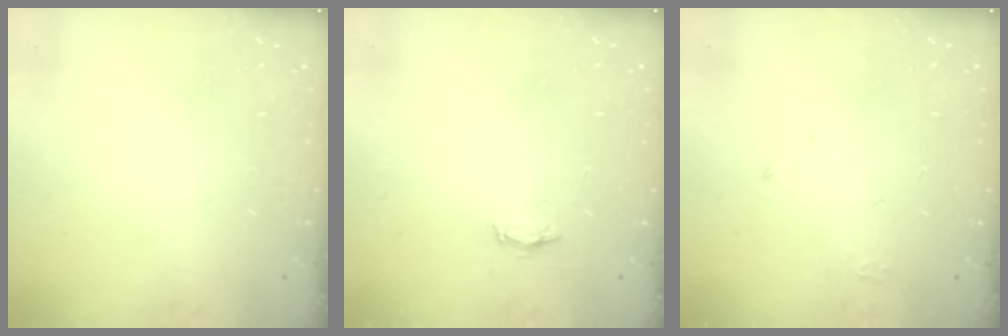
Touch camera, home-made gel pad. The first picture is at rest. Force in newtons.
{"total": 2.8, "press": 2.8, "slide": 0.4}
{"total": 2.5, "press": 2.5, "slide": 0.3}